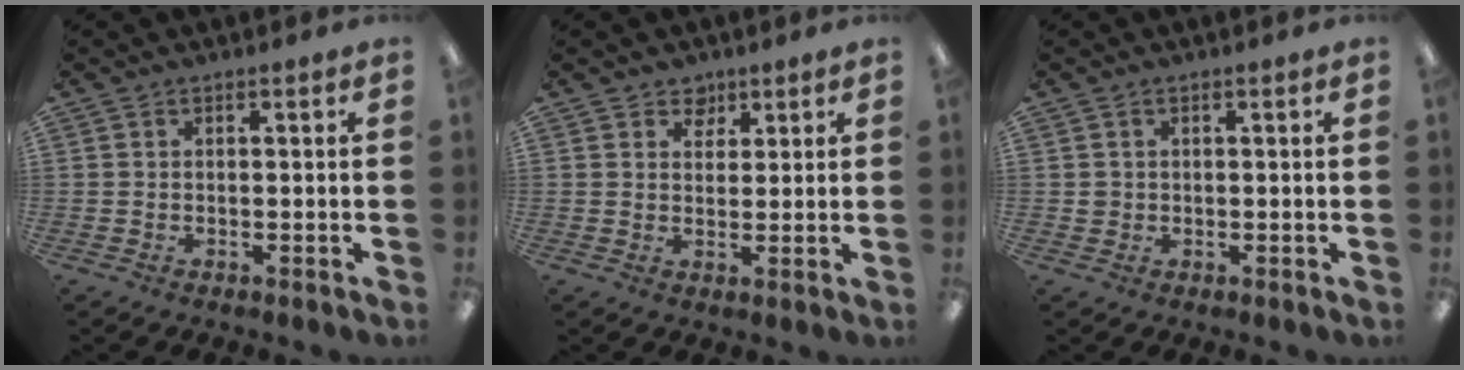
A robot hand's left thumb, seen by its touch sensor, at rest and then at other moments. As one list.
[{"total": 4.2, "force": [3.0, 2.8, 0.4], "torque": [0.002, -0.014, 0.051]}, {"total": 1.5, "force": [0.3, 1.4, 0.3], "torque": [-0.009, 0.004, 0.005]}]